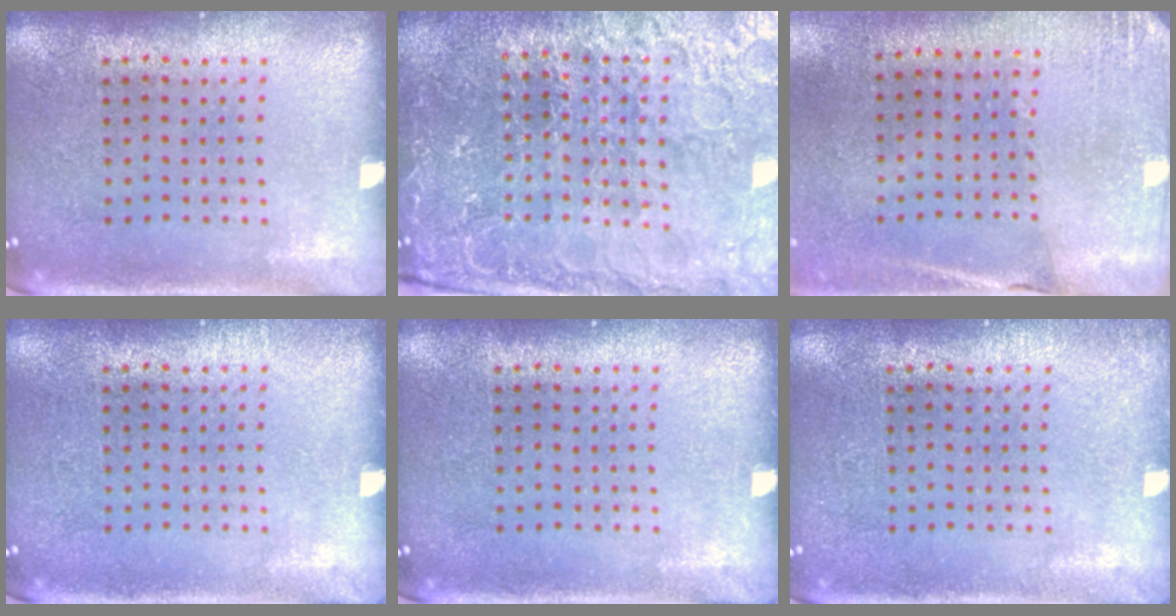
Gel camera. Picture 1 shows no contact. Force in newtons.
{"total": 4.7, "press": 4.4, "slide": 1.5}
{"total": 2.6, "press": 2.3, "slide": 1.3}
{"total": 0.0}
{"total": 0.0}
{"total": 0.7, "press": 0.7, "slide": 0.1}